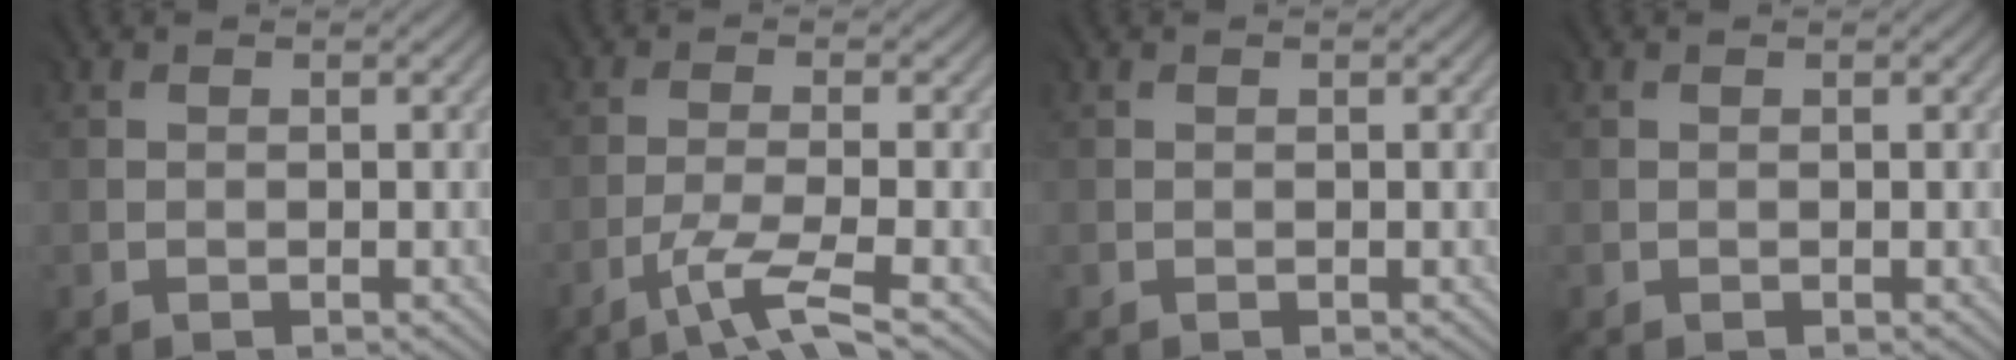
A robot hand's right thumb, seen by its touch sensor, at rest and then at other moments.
{"total": 4.9, "force": [-3.4, 0.1, 3.4], "torque": [-0.065, -0.002, -0.072]}
{"total": 0.0}
{"total": 0.0}